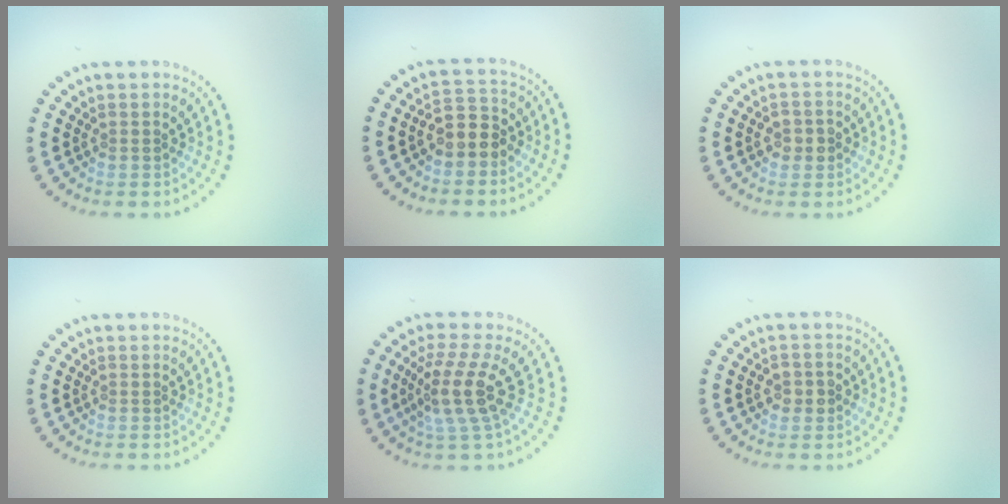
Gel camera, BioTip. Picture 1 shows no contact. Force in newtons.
{"total": 2.9, "press": 2.7, "slide": 1.0}
{"total": 1.8, "press": 1.8, "slide": 0.0}
{"total": 0.0}
{"total": 4.1, "press": 3.1, "slide": 2.7}
{"total": 1.8, "press": 1.8, "slide": 0.0}